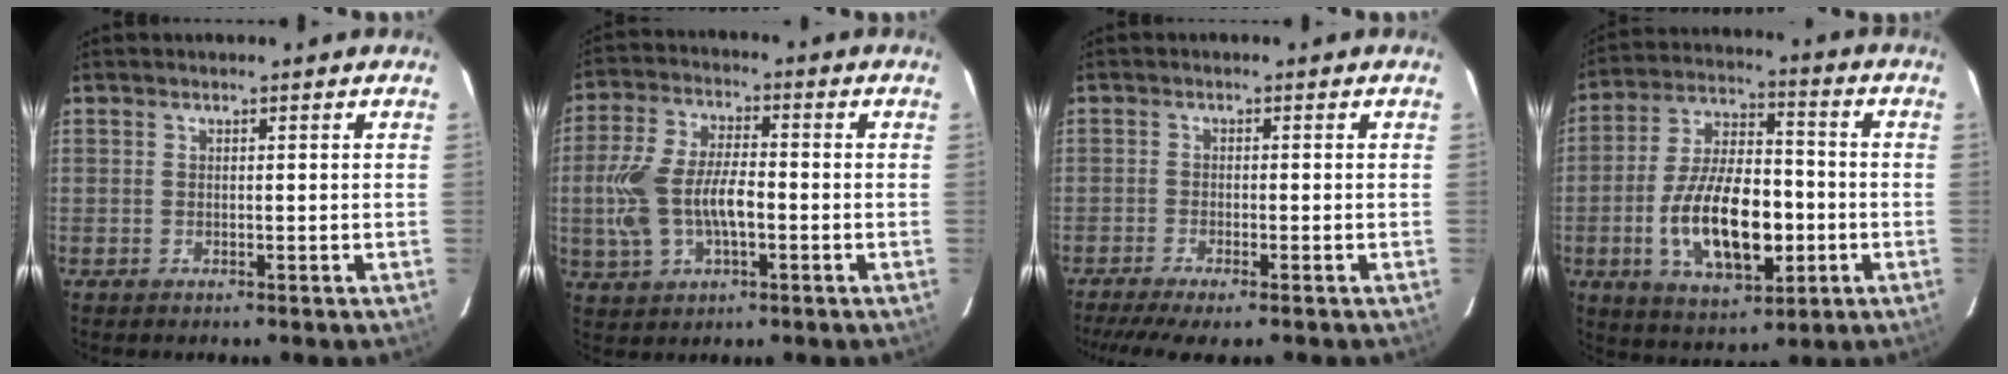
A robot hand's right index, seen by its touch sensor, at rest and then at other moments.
{"total": 12.3, "force": [-2.0, 6.1, 10.4], "torque": [-0.223, 0.006, -0.034]}
{"total": 7.5, "force": [-6.1, 0.4, 4.3], "torque": [-0.094, -0.027, -0.102]}
{"total": 17.4, "force": [-4.1, 8.3, 14.7], "torque": [-0.289, 0.002, -0.058]}